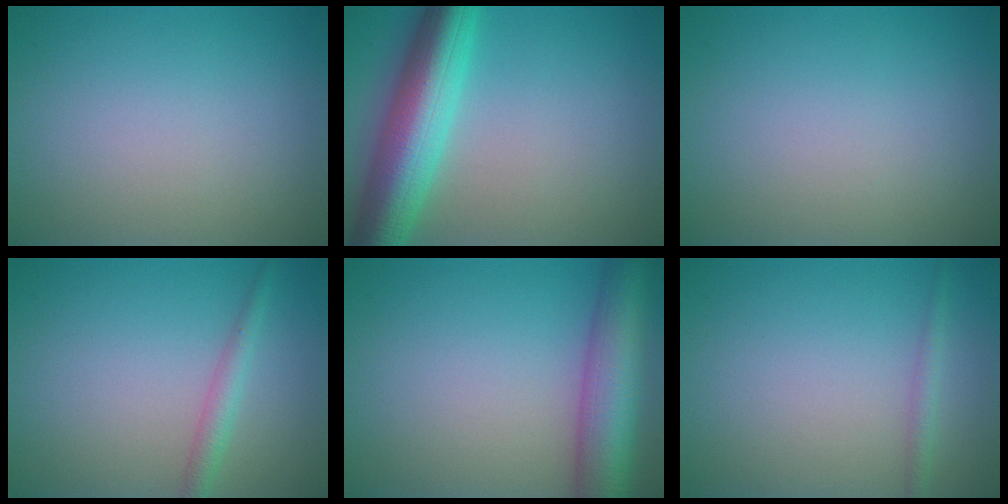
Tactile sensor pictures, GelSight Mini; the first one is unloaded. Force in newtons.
{"total": 9.0, "press": 9.0, "slide": 0.5}
{"total": 0.0}
{"total": 1.9, "press": 1.9, "slide": 0.0}
{"total": 8.4, "press": 8.4, "slide": 0.3}
{"total": 1.2, "press": 1.2, "slide": 0.1}